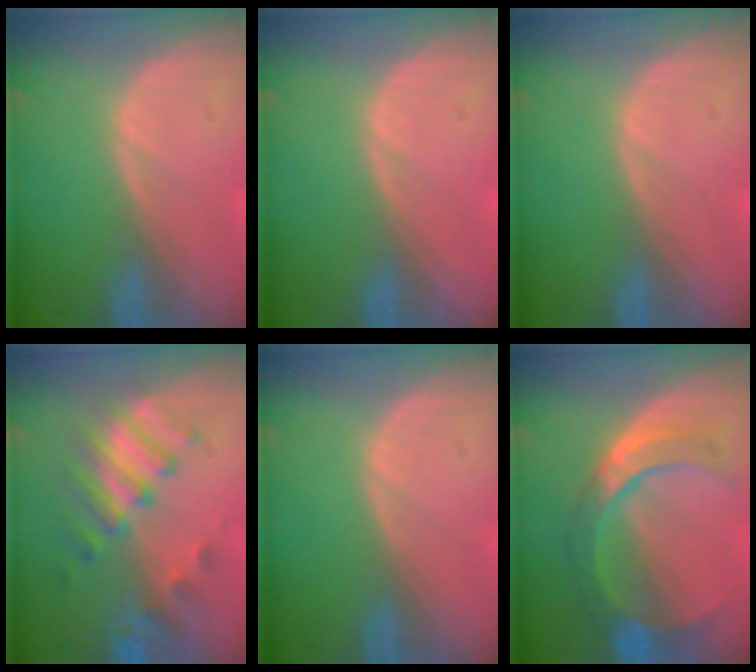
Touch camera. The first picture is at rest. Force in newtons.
{"total": 0.0}
{"total": 0.0}
{"total": 7.6, "press": 7.5, "slide": 1.4}
{"total": 0.0}
{"total": 7.9, "press": 7.9, "slide": 0.3}